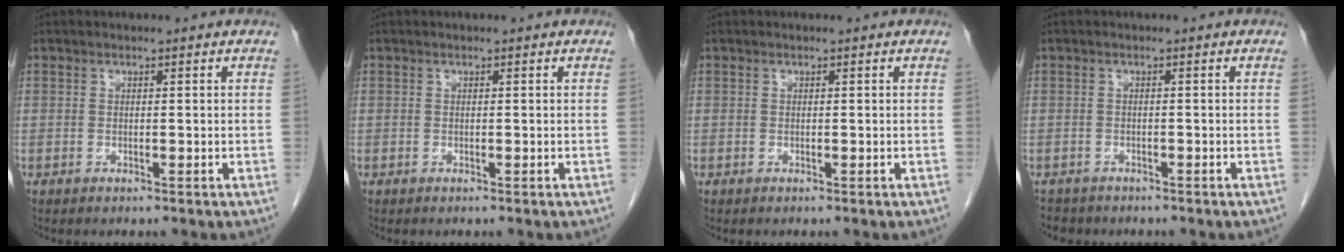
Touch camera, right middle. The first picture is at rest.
{"total": 0.0}
{"total": 0.0}
{"total": 2.9, "force": [-2.5, 1.4, 0.2], "torque": [-0.011, -0.001, -0.038]}